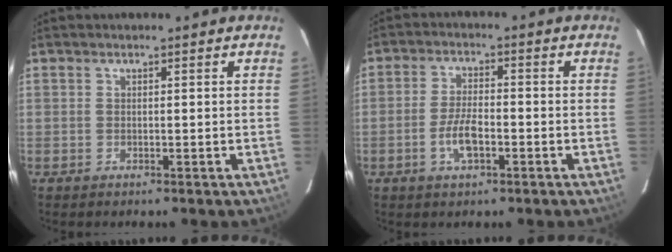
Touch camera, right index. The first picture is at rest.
{"total": 5.8, "force": [-2.3, 2.3, 4.8], "torque": [-0.101, 0.002, -0.043]}